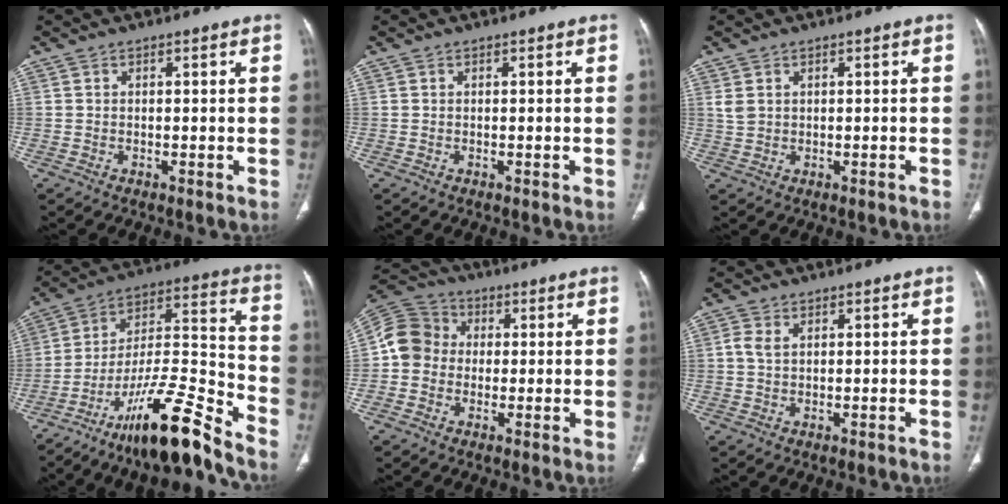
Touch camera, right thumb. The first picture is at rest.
{"total": 0.0}
{"total": 2.0, "force": [0.6, 1.4, 1.2], "torque": [-0.028, 0.008, 0.022]}
{"total": 19.8, "force": [-14.7, 2.9, 13.0], "torque": [-0.225, 0.093, -0.253]}
{"total": 9.0, "force": [-0.2, 8.1, 3.8], "torque": [-0.061, 0.030, -0.019]}
{"total": 2.2, "force": [0.3, 1.2, 1.8], "torque": [-0.046, 0.011, 0.008]}